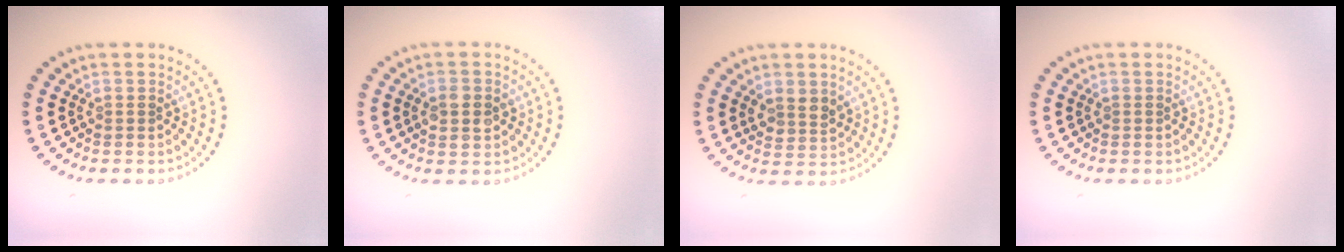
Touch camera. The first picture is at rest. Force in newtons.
{"total": 2.8, "press": 2.8, "slide": 0.2}
{"total": 2.0, "press": 1.8, "slide": 0.9}
{"total": 0.0}